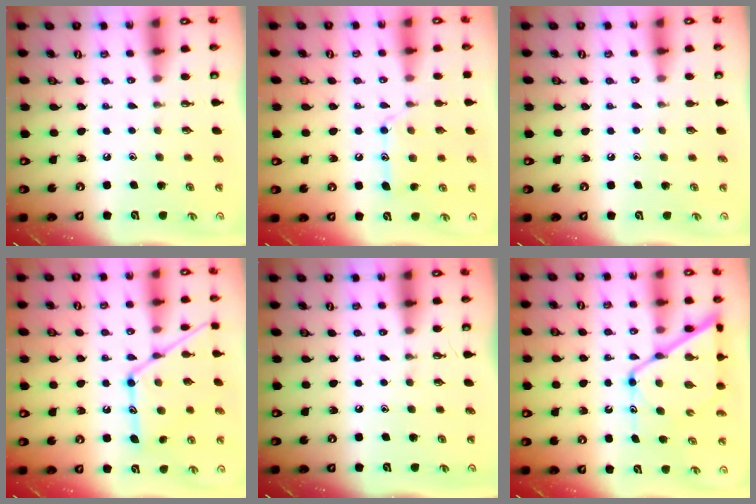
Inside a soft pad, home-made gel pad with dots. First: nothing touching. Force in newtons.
{"total": 12.5, "press": 12.5, "slide": 0.8}
{"total": 3.7, "press": 3.7, "slide": 0.4}
{"total": 16.0, "press": 16.0, "slide": 1.1}
{"total": 0.0}
{"total": 14.0, "press": 13.9, "slide": 1.2}